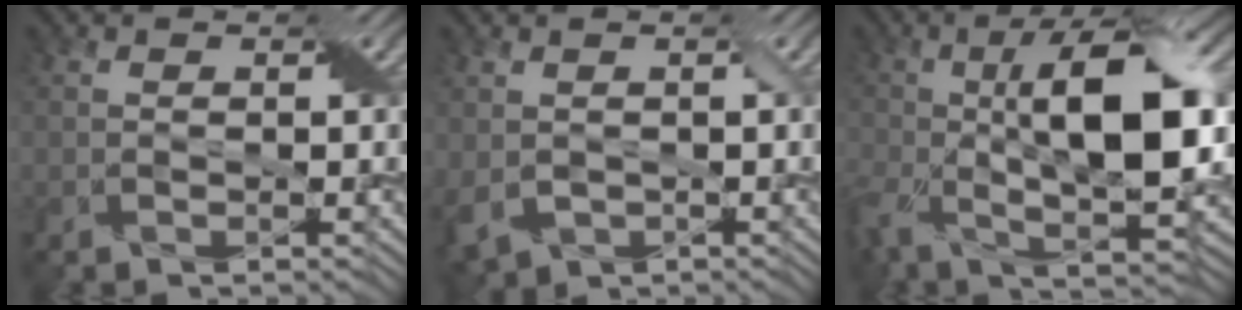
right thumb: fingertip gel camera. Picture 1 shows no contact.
{"total": 4.2, "force": [-0.9, 3.0, 2.7], "torque": [-0.080, -0.017, -0.013]}
{"total": 14.5, "force": [-0.6, 5.6, 13.4], "torque": [-0.248, 0.000, -0.019]}